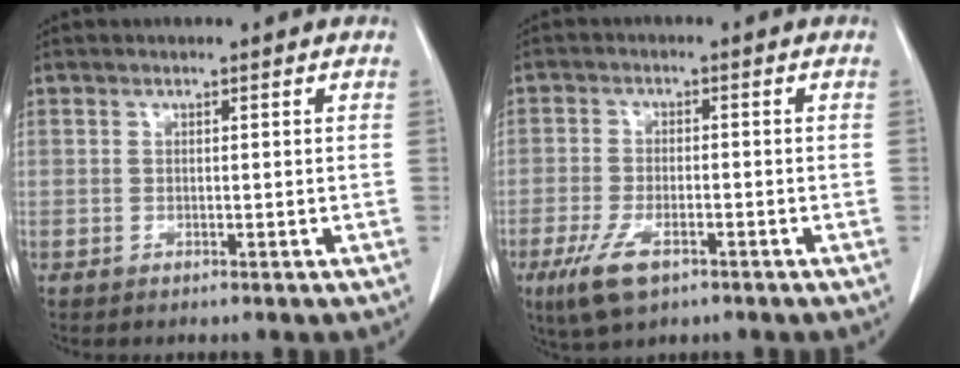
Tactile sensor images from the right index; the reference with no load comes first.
{"total": 6.6, "force": [-3.7, 2.5, 4.9], "torque": [-0.104, -0.012, -0.064]}